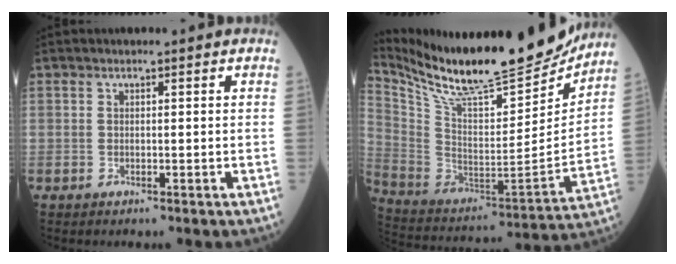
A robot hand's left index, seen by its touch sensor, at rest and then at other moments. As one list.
[{"total": 26.6, "force": [23.3, 4.2, 12.3], "torque": [-0.234, -0.049, 0.366]}]